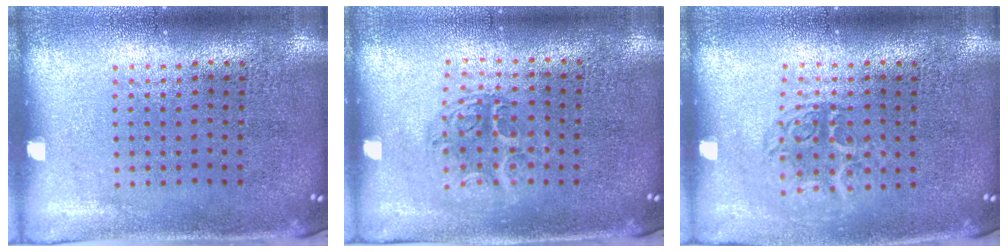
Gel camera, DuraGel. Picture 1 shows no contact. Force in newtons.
{"total": 1.2, "press": 1.1, "slide": 0.6}
{"total": 1.4, "press": 1.1, "slide": 0.7}